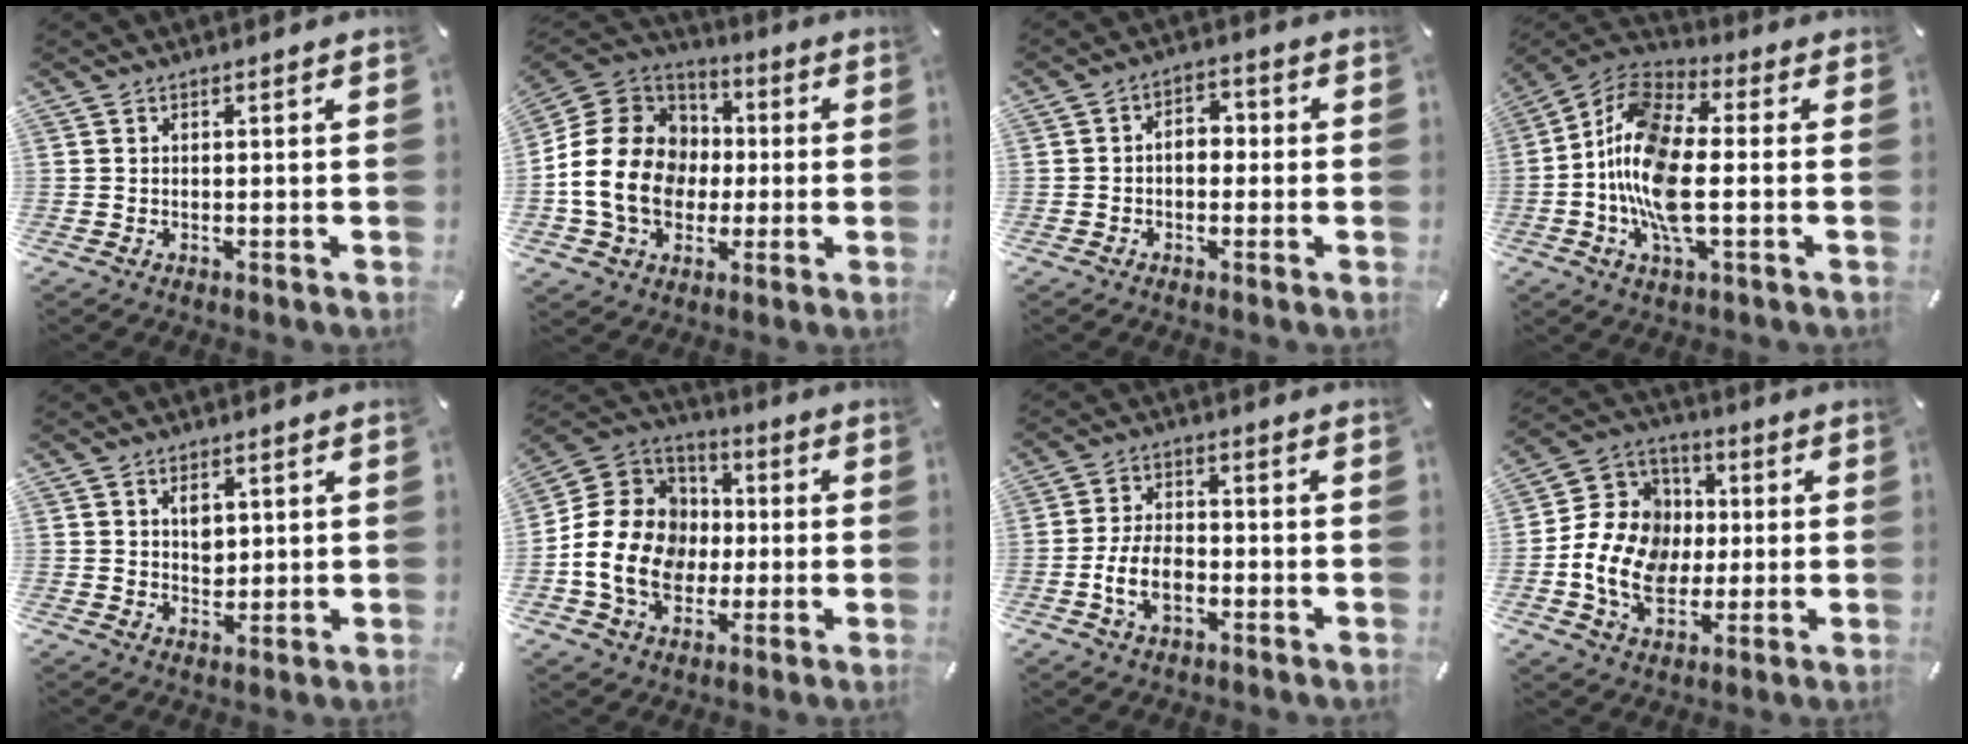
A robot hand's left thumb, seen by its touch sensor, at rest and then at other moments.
{"total": 18.8, "force": [-3.0, 15.9, 9.6], "torque": [-0.202, 0.030, -0.053]}
{"total": 4.9, "force": [-0.8, 3.4, 3.5], "torque": [-0.050, 0.010, -0.020]}
{"total": 15.5, "force": [-2.5, 6.9, 13.7], "torque": [-0.301, -0.004, -0.052]}
{"total": 3.4, "force": [1.2, 2.7, 1.8], "torque": [-0.018, -0.005, 0.016]}
{"total": 17.3, "force": [-3.3, 14.8, 8.3], "torque": [-0.180, 0.026, -0.056]}
{"total": 8.7, "force": [-2.9, 5.2, 6.4], "torque": [-0.143, 0.007, -0.055]}
{"total": 14.9, "force": [-2.0, 12.6, 7.6], "torque": [-0.178, 0.016, -0.029]}